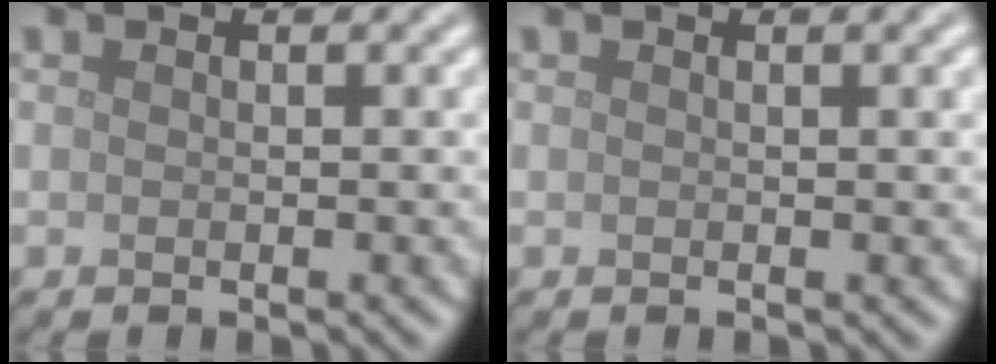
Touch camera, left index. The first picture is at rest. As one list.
[{"total": 1.8, "force": [0.6, 0.5, 1.6], "torque": [-0.016, 0.005, 0.005]}]